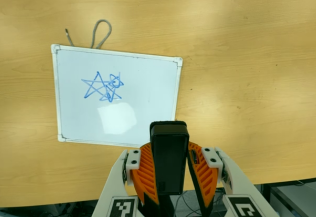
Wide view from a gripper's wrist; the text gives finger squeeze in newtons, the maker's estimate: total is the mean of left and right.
{"total": 9.8, "left": 8.2, "right": 11.4}